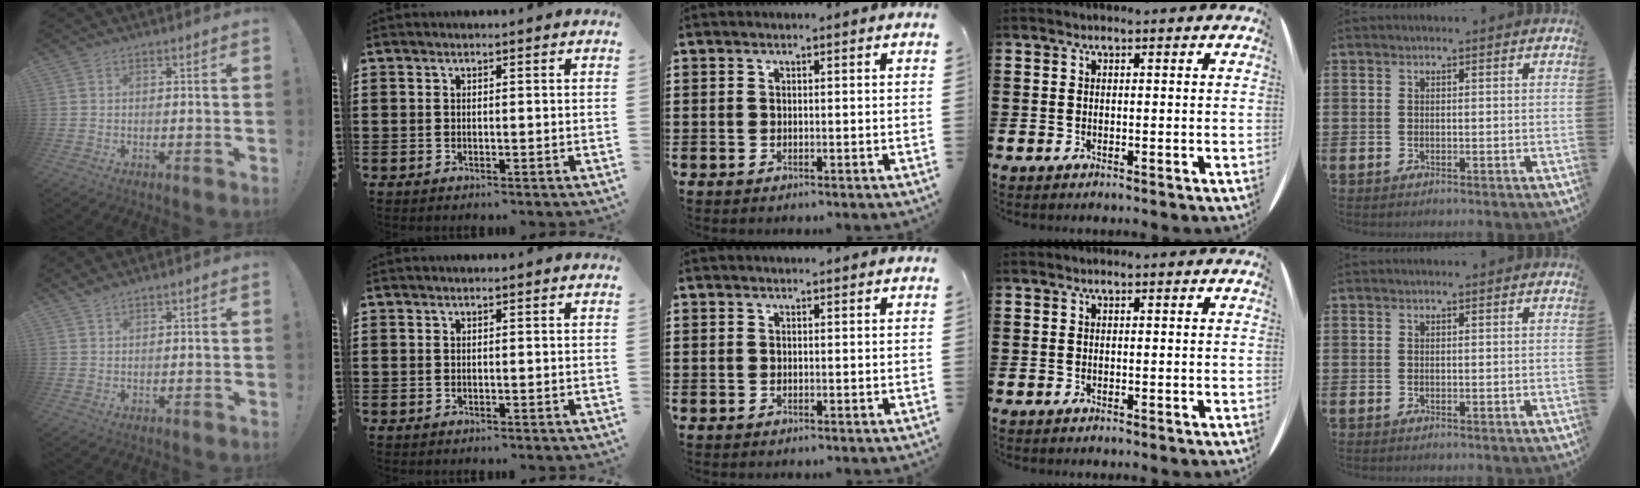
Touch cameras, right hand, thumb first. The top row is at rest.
{"thumb": {"total": 1.6, "force": [1.4, 0.2, 0.7], "torque": [-0.018, -0.003, 0.027]}}